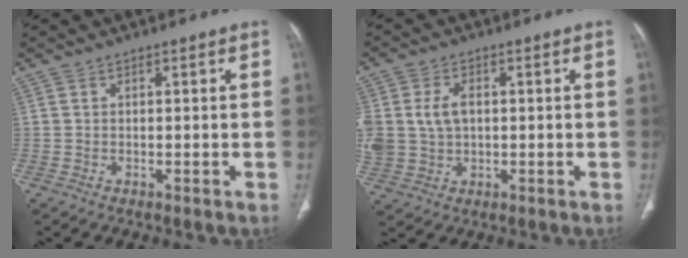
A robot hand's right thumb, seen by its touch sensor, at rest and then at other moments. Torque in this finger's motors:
{"motor_torque": [0.48, 0.48, 0.56, 0.62, 0.10]}